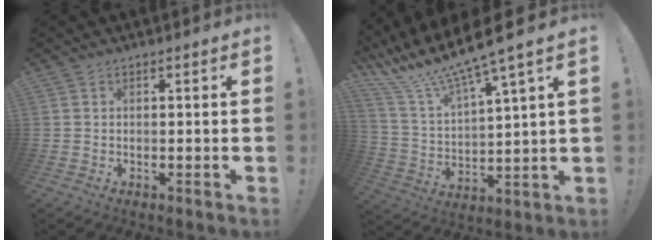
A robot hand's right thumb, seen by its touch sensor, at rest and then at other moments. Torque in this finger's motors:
{"motor_torque": [0.13, 1.04, 0.80, 0.80, 0.30]}